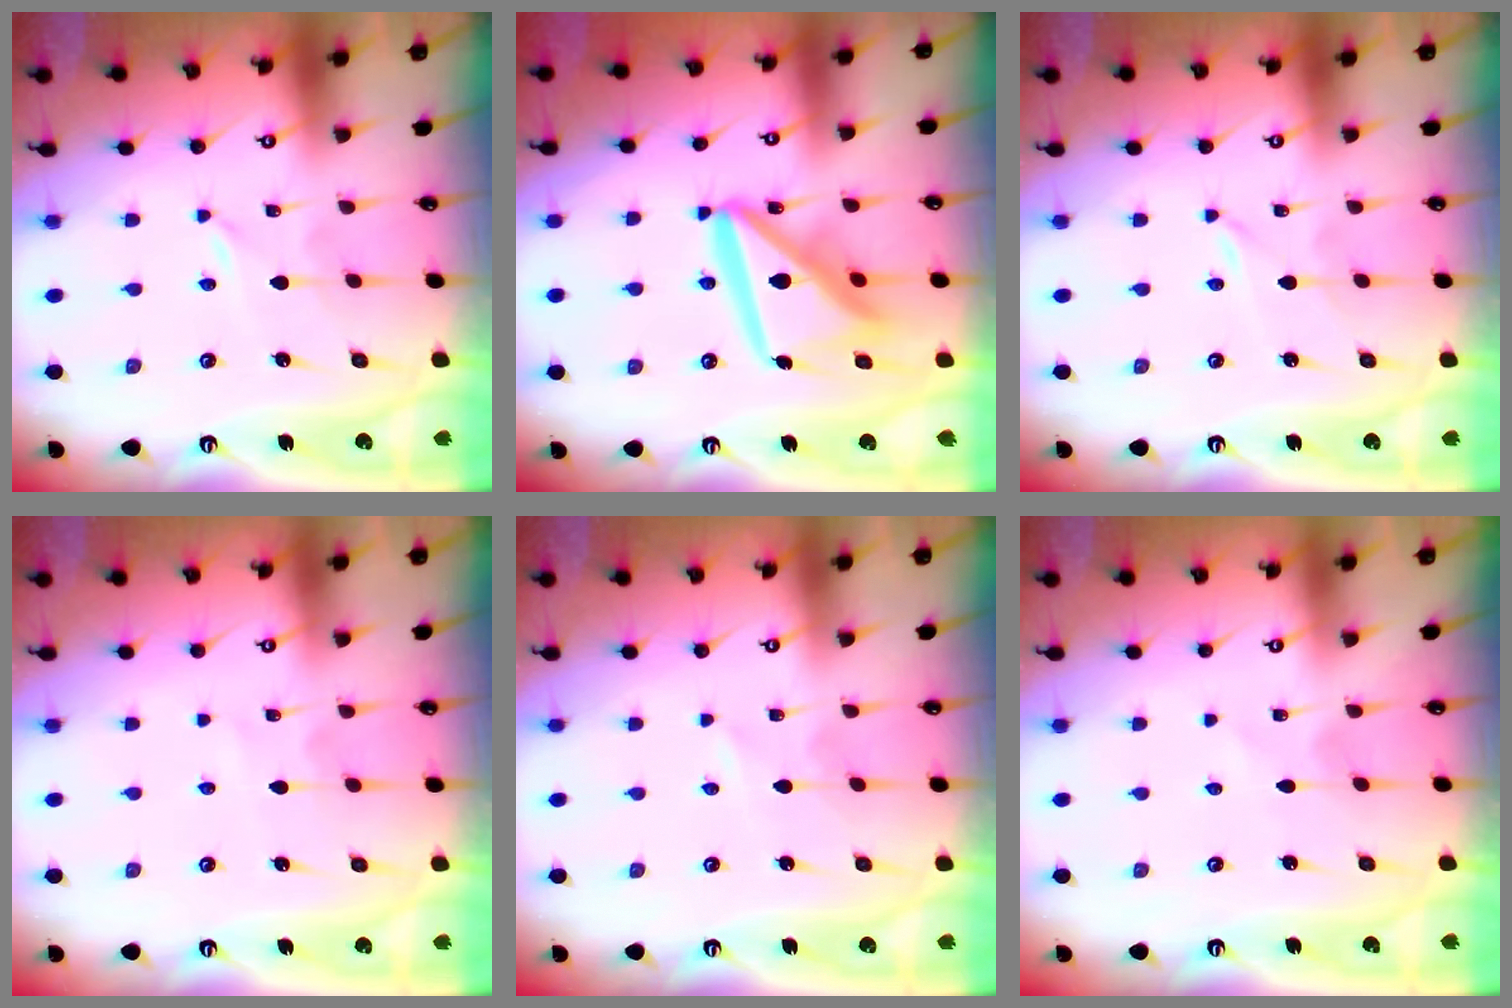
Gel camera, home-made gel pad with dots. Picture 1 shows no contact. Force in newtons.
{"total": 16.9, "press": 16.8, "slide": 2.1}
{"total": 0.0}
{"total": 2.6, "press": 2.6, "slide": 0.2}
{"total": 1.4, "press": 1.4, "slide": 0.2}
{"total": 1.9, "press": 1.9, "slide": 0.1}